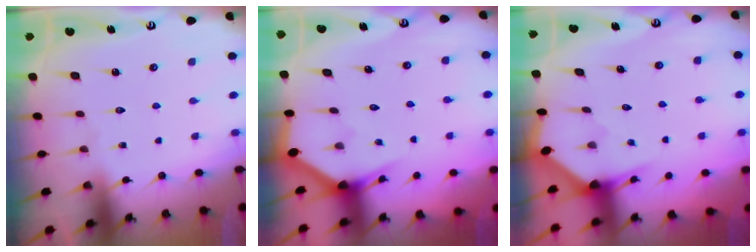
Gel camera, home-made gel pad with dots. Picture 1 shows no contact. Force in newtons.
{"total": 2.7, "press": 2.7, "slide": 0.1}
{"total": 2.9, "press": 2.9, "slide": 0.2}